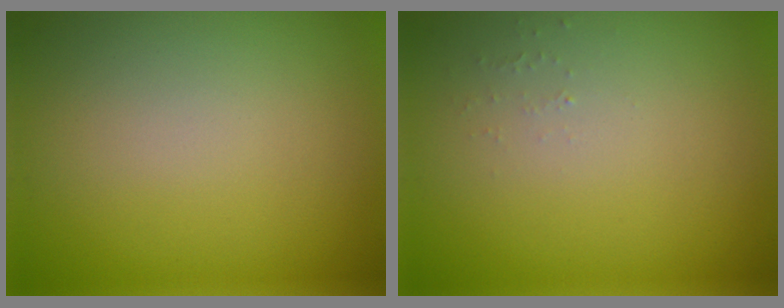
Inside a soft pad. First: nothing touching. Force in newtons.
{"total": 0.5, "press": 0.5, "slide": 0.1}